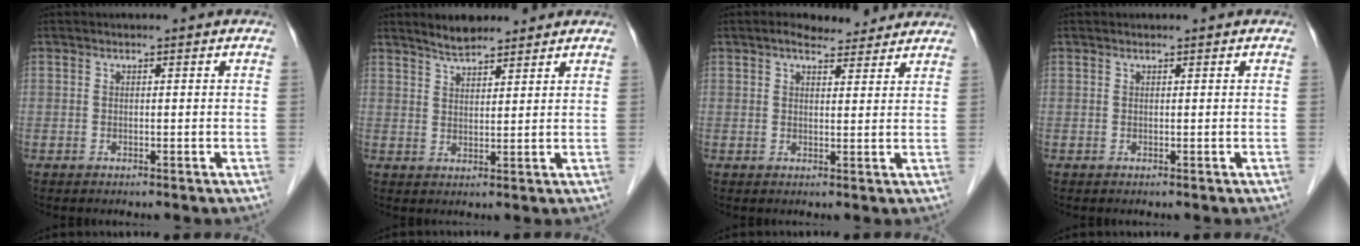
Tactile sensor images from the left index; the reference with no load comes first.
{"total": 4.5, "force": [4.1, 1.2, 1.5], "torque": [-0.034, 0.011, 0.074]}
{"total": 5.4, "force": [4.6, 1.7, 2.1], "torque": [-0.034, 0.022, 0.066]}
{"total": 0.0}